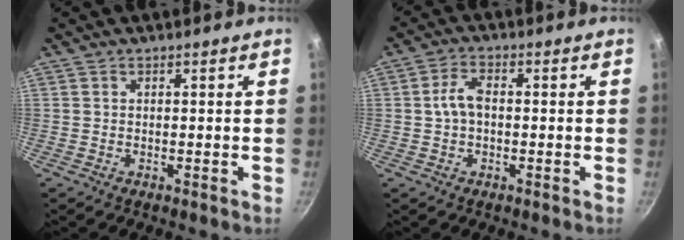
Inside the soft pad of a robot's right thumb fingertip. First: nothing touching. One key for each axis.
{"total": 4.5, "fx": -0.1, "fy": 2.7, "fz": 3.7, "tx": -0.070, "ty": 0.020, "tz": -0.006}